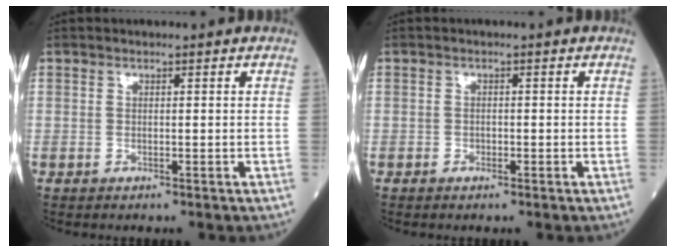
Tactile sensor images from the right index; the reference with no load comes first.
{"total": 0.7, "force": [-0.2, 0.6, 0.2], "torque": [0.001, 0.003, -0.003]}